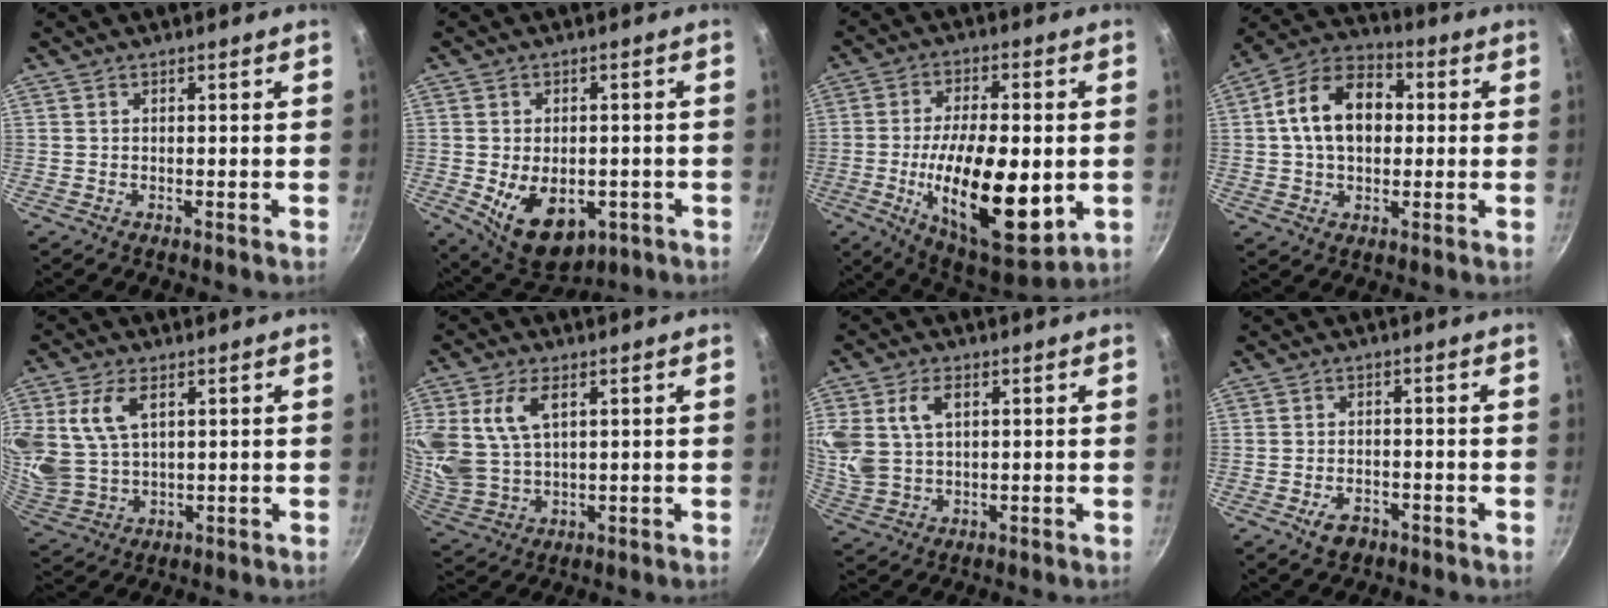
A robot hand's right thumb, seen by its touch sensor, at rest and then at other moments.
{"total": 12.1, "force": [-3.3, 7.9, 8.6], "torque": [-0.102, -0.003, -0.026]}
{"total": 21.7, "force": [-3.4, 8.9, 19.5], "torque": [-0.314, -0.006, -0.050]}
{"total": 14.5, "force": [1.5, 10.0, 10.4], "torque": [-0.141, 0.027, 0.008]}
{"total": 12.0, "force": [4.0, 7.6, 8.4], "torque": [-0.167, -0.018, 0.088]}
{"total": 13.6, "force": [4.5, 8.6, 9.5], "torque": [-0.196, -0.013, 0.098]}
{"total": 11.7, "force": [3.3, 8.0, 7.9], "torque": [-0.161, -0.001, 0.069]}
{"total": 3.9, "force": [-2.2, 2.6, 1.9], "torque": [-0.025, 0.018, -0.029]}